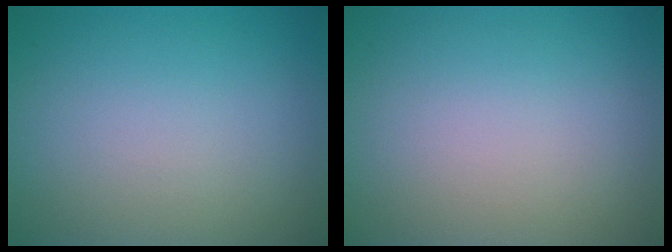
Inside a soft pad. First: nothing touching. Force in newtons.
{"total": 0.0}